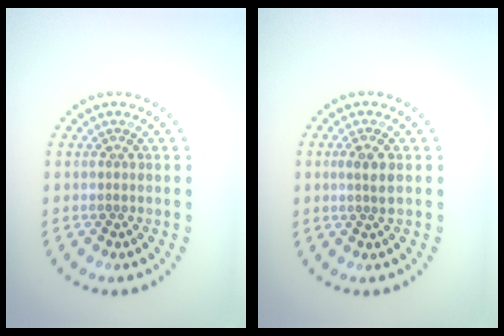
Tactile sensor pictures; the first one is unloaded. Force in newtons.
{"total": 1.7, "press": 1.5, "slide": 0.9}